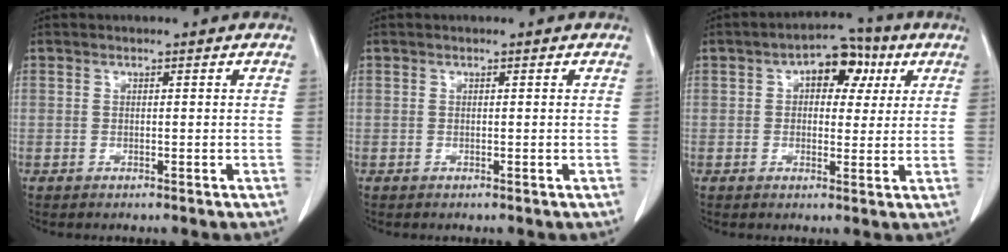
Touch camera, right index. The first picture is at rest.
{"total": 0.0}
{"total": 7.3, "force": [2.6, 4.1, 5.4], "torque": [-0.071, 0.027, 0.033]}